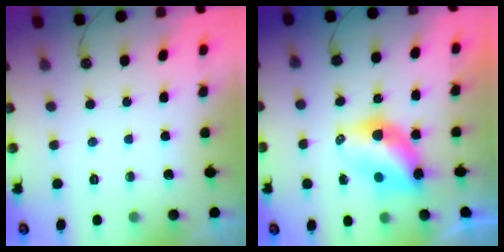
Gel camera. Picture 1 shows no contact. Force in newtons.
{"total": 7.3, "press": 7.3, "slide": 0.6}